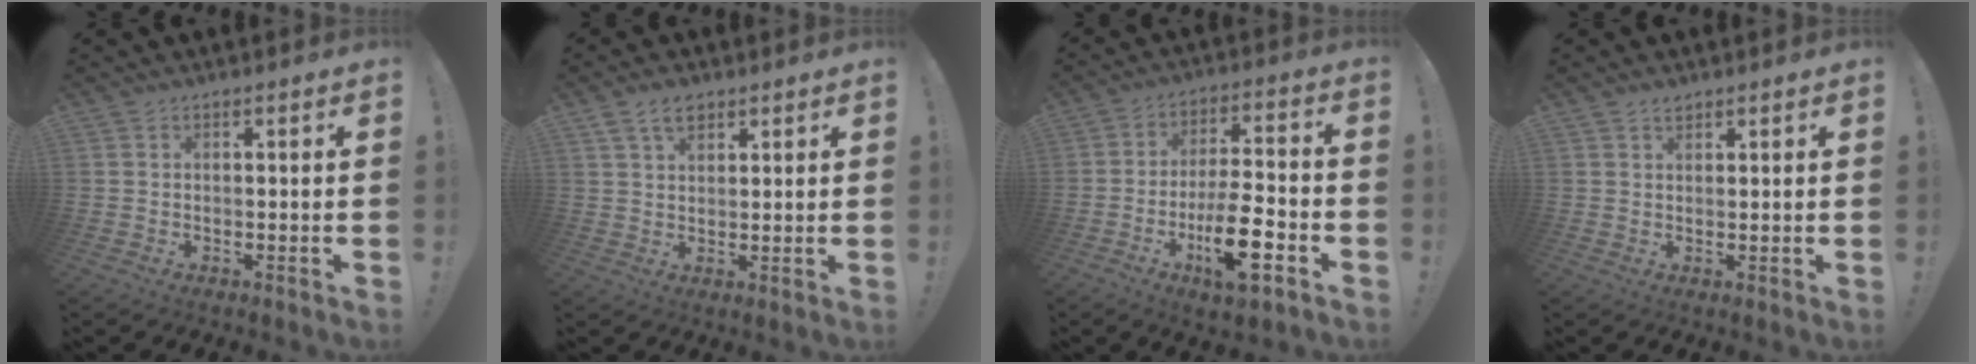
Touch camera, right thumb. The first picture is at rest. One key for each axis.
{"total": 5.1, "fx": 3.2, "fy": 3.1, "fz": 2.5, "tx": -0.040, "ty": -0.007, "tz": 0.060}
{"total": 14.9, "fx": -6.4, "fy": 5.1, "fz": 12.5, "tx": -0.210, "ty": 0.022, "tz": -0.105}
{"total": 1.5, "fx": 1.4, "fy": 0.6, "fz": 0.3, "tx": -0.005, "ty": -0.003, "tz": 0.026}